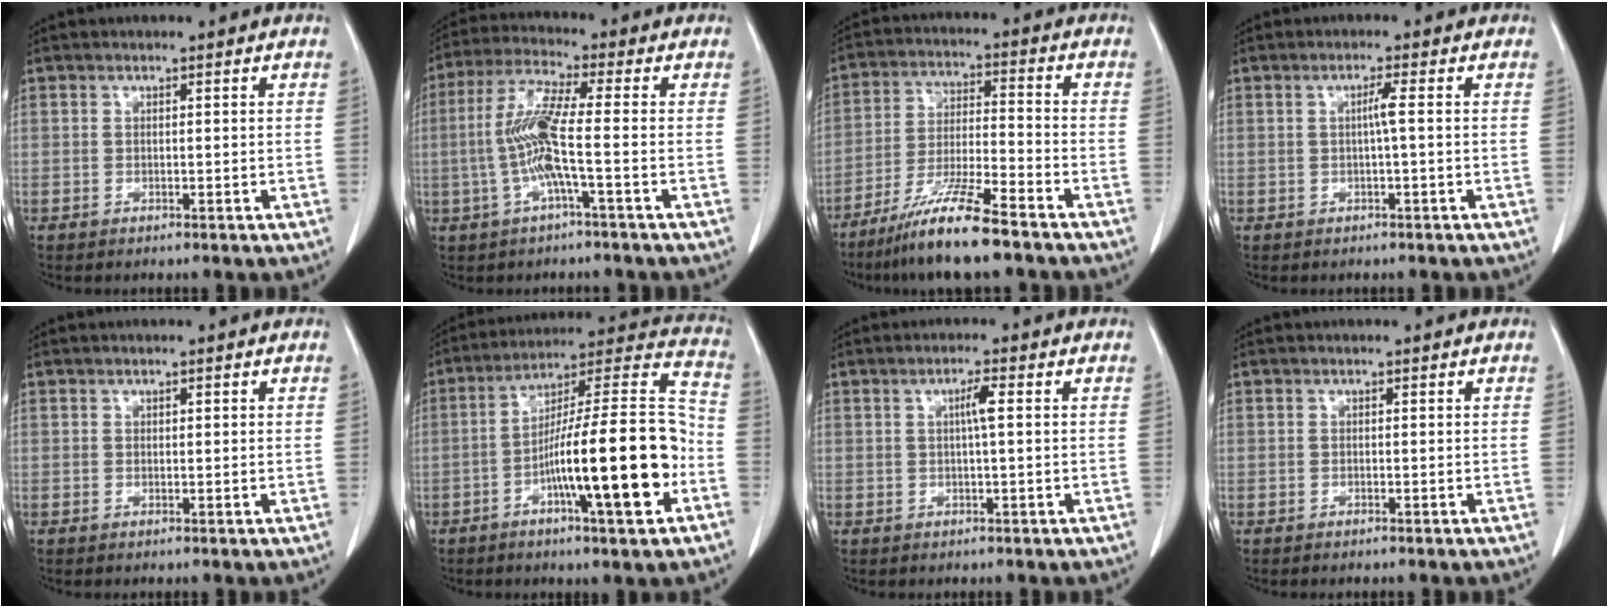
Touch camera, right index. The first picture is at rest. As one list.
[{"total": 8.5, "force": [-1.3, 0.3, 8.4], "torque": [-0.183, 0.010, -0.033]}, {"total": 11.3, "force": [-8.4, 0.0, 7.6], "torque": [-0.148, -0.031, -0.157]}, {"total": 1.8, "force": [-0.1, -0.4, 1.7], "torque": [-0.032, 0.002, -0.001]}, {"total": 0.6, "force": [0.3, 0.2, 0.5], "torque": [-0.007, 0.000, 0.004]}, {"total": 19.7, "force": [-6.2, 1.7, 18.6], "torque": [-0.278, 0.013, -0.097]}, {"total": 2.4, "force": [0.4, 0.1, 2.3], "torque": [-0.041, 0.004, 0.006]}, {"total": 0.0}]